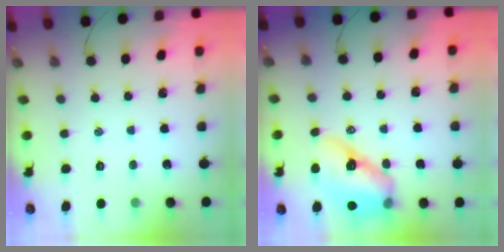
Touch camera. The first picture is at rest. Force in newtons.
{"total": 14.5, "press": 13.8, "slide": 4.3}